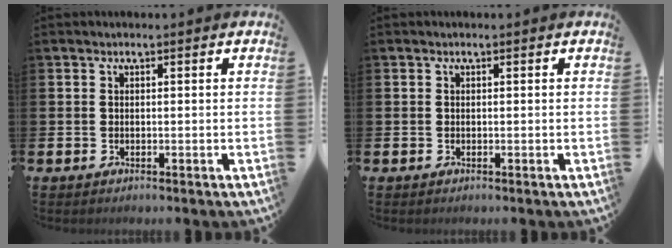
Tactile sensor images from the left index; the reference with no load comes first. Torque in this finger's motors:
{"motor_torque": [0.00, 0.00, 0.00, 0.00]}